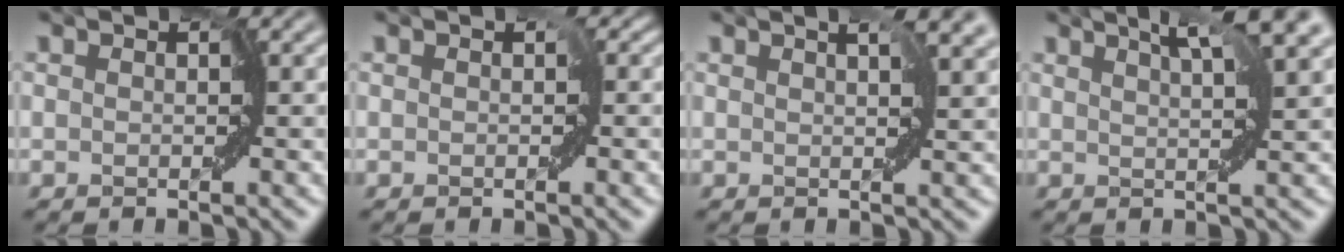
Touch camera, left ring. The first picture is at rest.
{"total": 0.8, "force": [-0.1, 0.6, 0.4], "torque": [0.006, 0.007, -0.005]}
{"total": 3.0, "force": [1.5, 0.9, 2.5], "torque": [-0.031, 0.005, 0.027]}
{"total": 4.2, "force": [3.1, -0.1, 2.8], "torque": [-0.043, 0.009, 0.049]}